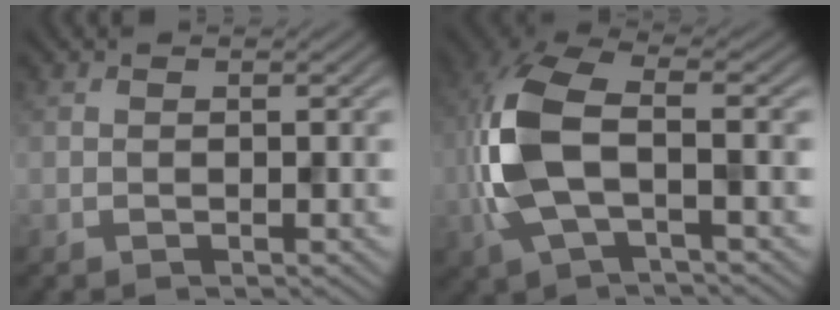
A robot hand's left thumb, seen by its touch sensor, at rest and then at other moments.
{"total": 11.0, "force": [-1.4, 5.2, 9.6], "torque": [-0.246, 0.002, -0.035]}